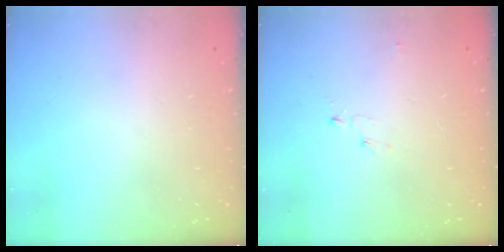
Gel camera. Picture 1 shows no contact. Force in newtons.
{"total": 2.8, "press": 2.8, "slide": 0.3}